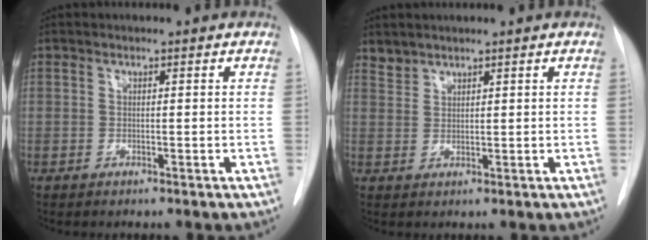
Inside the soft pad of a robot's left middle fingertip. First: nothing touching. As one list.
[{"total": 1.8, "force": [1.7, 0.5, -0.2], "torque": [0.007, 0.007, 0.035]}]